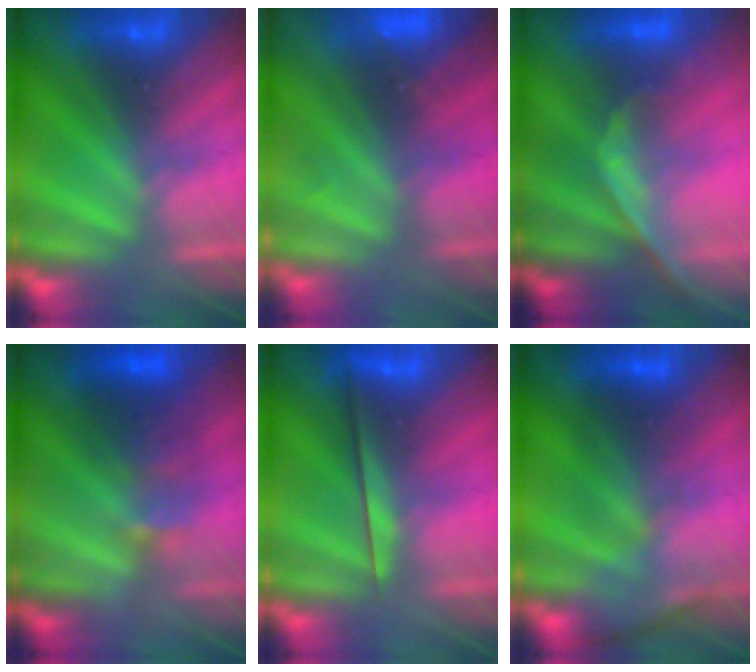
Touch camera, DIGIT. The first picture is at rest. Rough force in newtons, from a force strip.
{"total": 4.9}
{"total": 1.1}
{"total": 3.8}
{"total": 2.4}
{"total": 2.7}